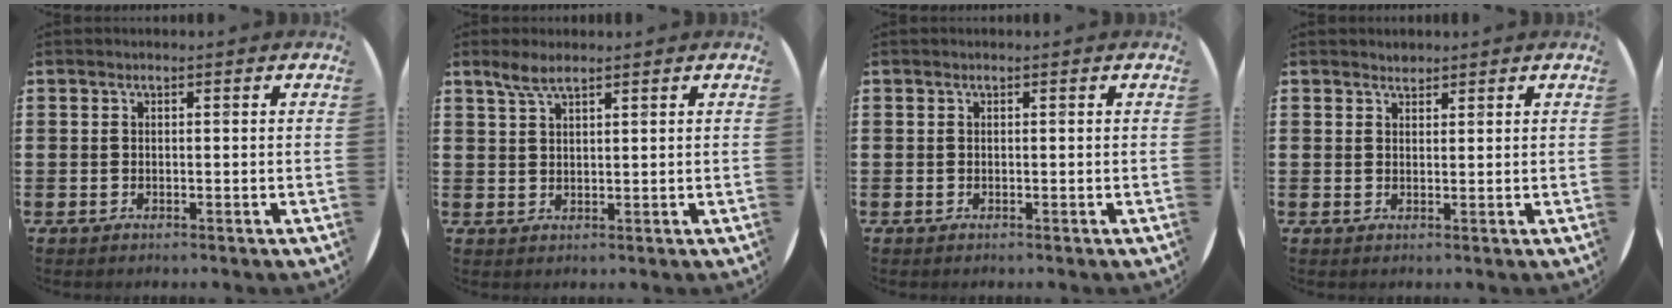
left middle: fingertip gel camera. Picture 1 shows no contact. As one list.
[{"total": 3.0, "force": [2.4, 0.6, 1.7], "torque": [-0.039, 0.003, 0.044]}, {"total": 0.0}, {"total": 1.2, "force": [1.2, 0.2, -0.1], "torque": [0.000, 0.000, 0.024]}]